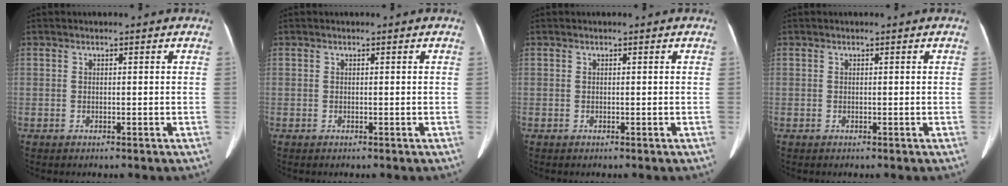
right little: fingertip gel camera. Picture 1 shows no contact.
{"total": 0.0}
{"total": 0.0}
{"total": 0.0}